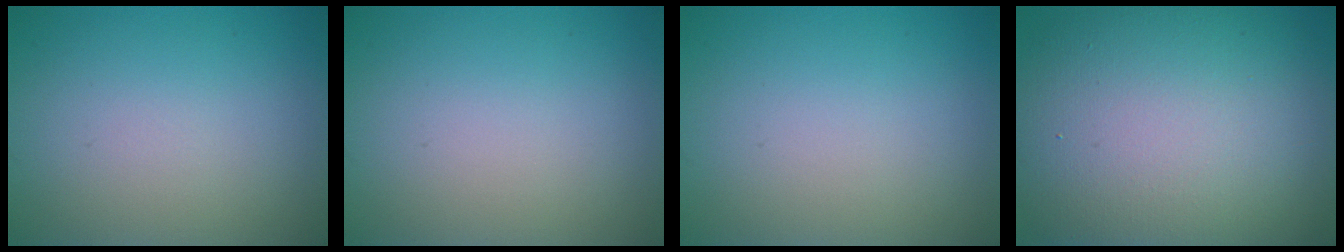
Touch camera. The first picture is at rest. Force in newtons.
{"total": 0.0}
{"total": 0.0}
{"total": 15.8, "press": 15.8, "slide": 0.6}